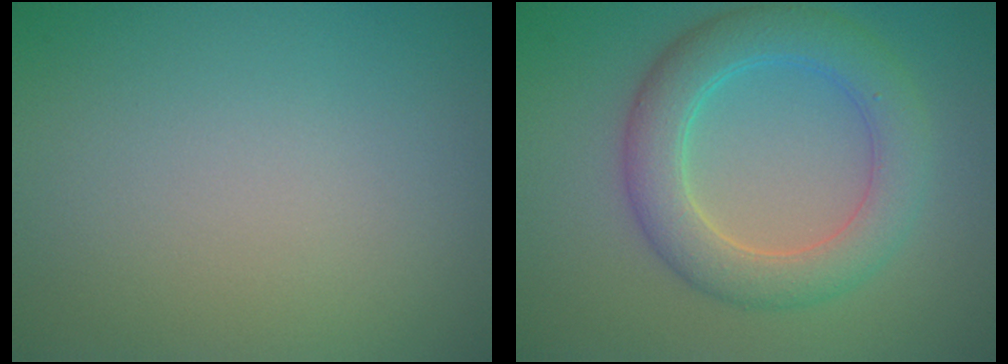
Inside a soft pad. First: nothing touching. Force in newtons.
{"total": 4.2, "press": 4.2, "slide": 0.3}